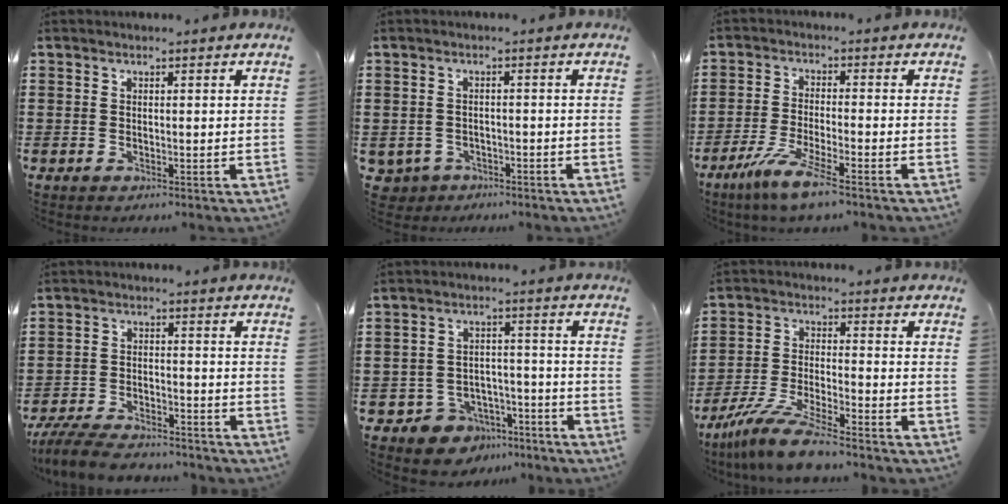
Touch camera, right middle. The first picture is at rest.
{"total": 2.0, "force": [-1.7, 0.9, -0.1], "torque": [-0.008, 0.002, -0.040]}
{"total": 6.2, "force": [-4.4, 0.1, 4.3], "torque": [-0.095, -0.016, -0.085]}
{"total": 6.7, "force": [-6.2, 1.1, 2.0], "torque": [-0.044, 0.005, -0.122]}
{"total": 5.5, "force": [-4.6, 2.9, 0.5], "torque": [-0.031, 0.017, -0.096]}
{"total": 8.3, "force": [-7.4, 0.1, 3.9], "torque": [-0.086, -0.006, -0.146]}